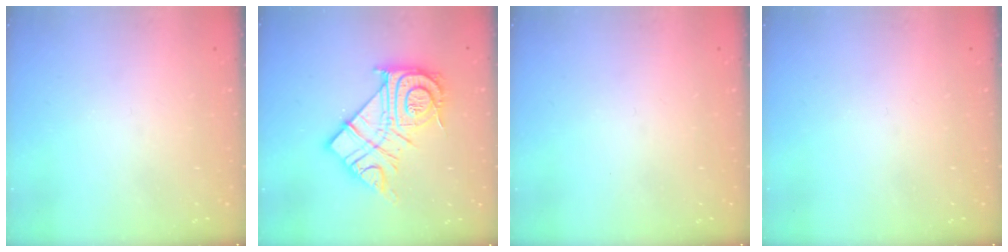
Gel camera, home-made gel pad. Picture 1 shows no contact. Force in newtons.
{"total": 20.9, "press": 20.8, "slide": 1.9}
{"total": 0.0}
{"total": 0.0}